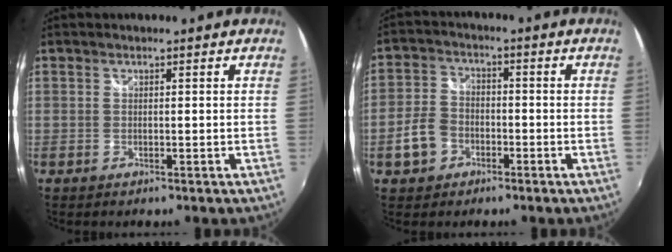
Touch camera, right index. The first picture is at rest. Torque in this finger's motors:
{"motor_torque": [-0.02, 0.04, -0.20, -0.11]}